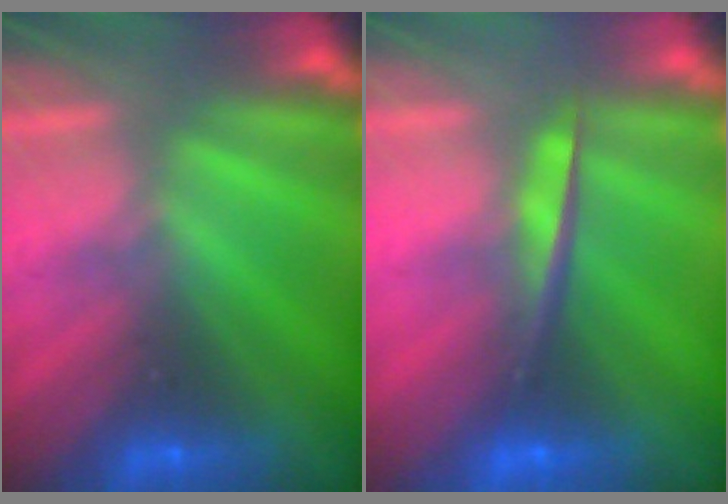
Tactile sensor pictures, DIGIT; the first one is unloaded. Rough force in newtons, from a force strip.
{"total": 4.6}